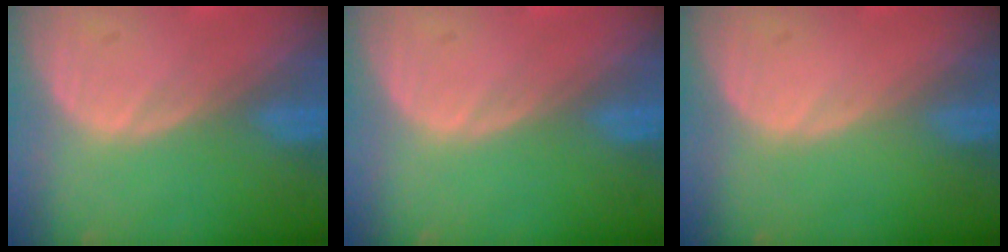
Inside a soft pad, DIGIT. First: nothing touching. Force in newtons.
{"total": 0.0}
{"total": 0.0}